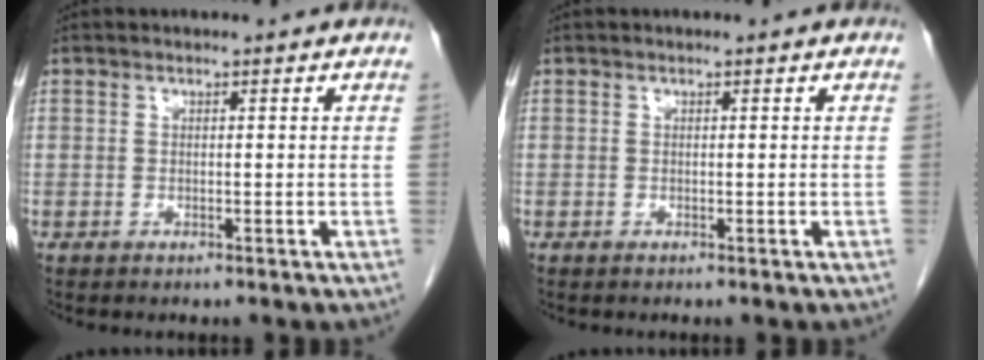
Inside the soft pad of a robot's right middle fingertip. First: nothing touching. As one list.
[{"total": 0.0}]